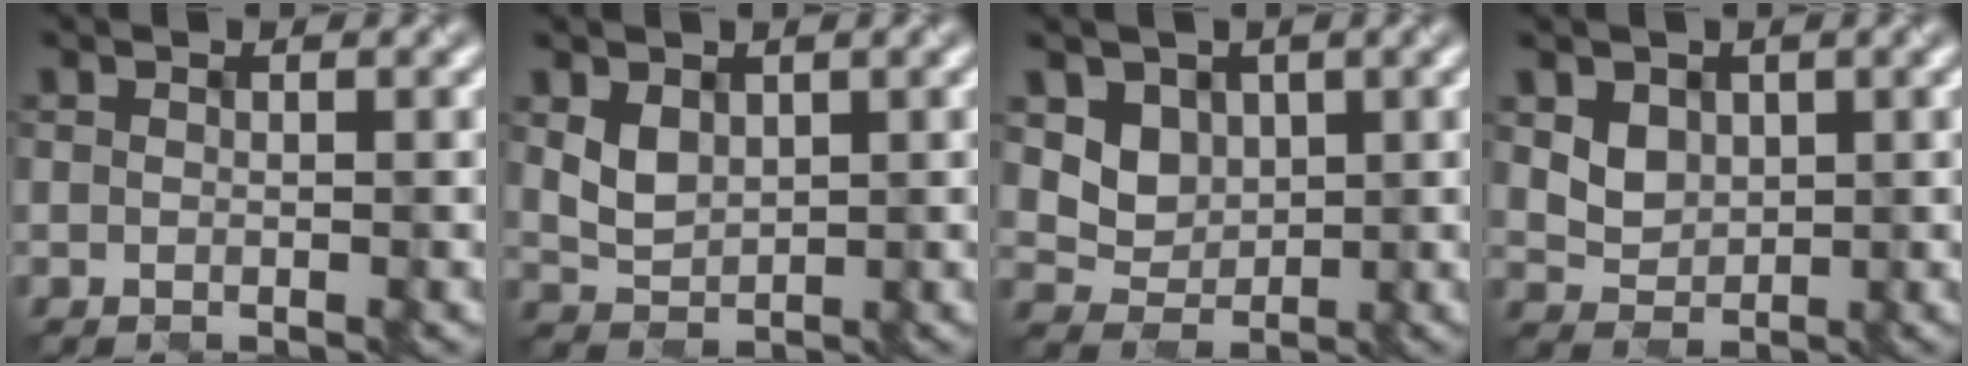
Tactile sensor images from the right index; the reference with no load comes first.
{"total": 2.2, "force": [0.7, 1.7, 1.3], "torque": [-0.031, -0.002, 0.018]}
{"total": 3.6, "force": [1.3, 3.0, 1.4], "torque": [-0.044, -0.013, 0.043]}
{"total": 2.8, "force": [1.0, 2.4, 1.2], "torque": [-0.036, -0.008, 0.027]}